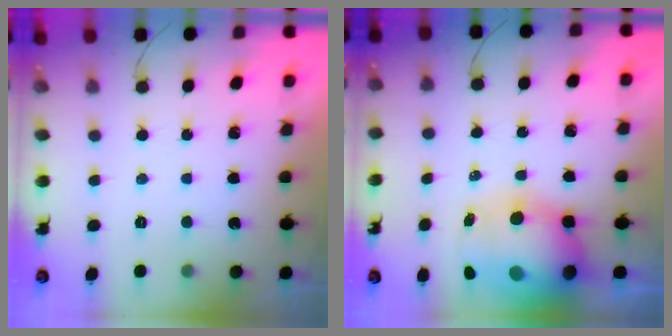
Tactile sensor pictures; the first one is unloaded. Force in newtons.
{"total": 15.7, "press": 15.3, "slide": 3.8}